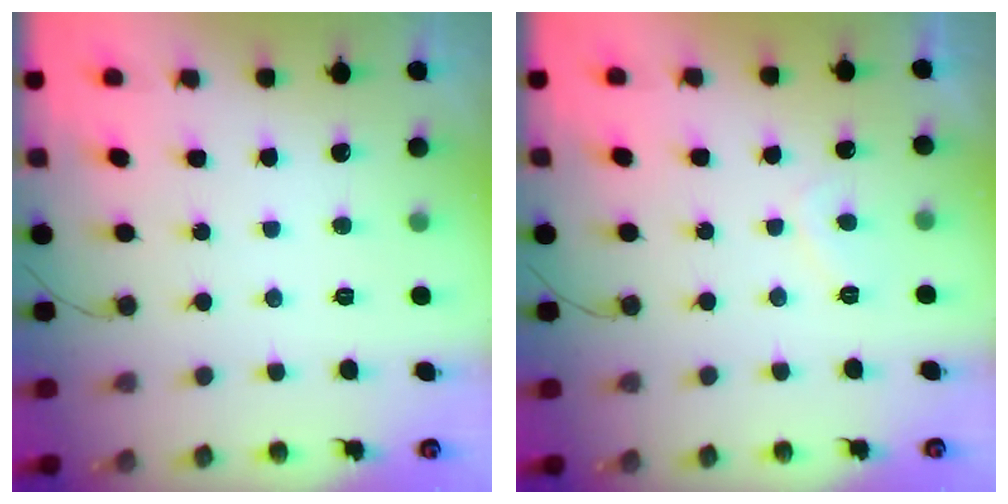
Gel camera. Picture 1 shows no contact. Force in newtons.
{"total": 2.3, "press": 2.1, "slide": 0.8}